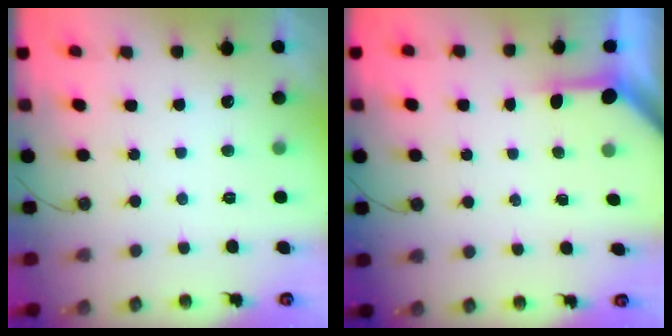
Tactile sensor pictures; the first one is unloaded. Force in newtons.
{"total": 3.2, "press": 3.2, "slide": 0.4}